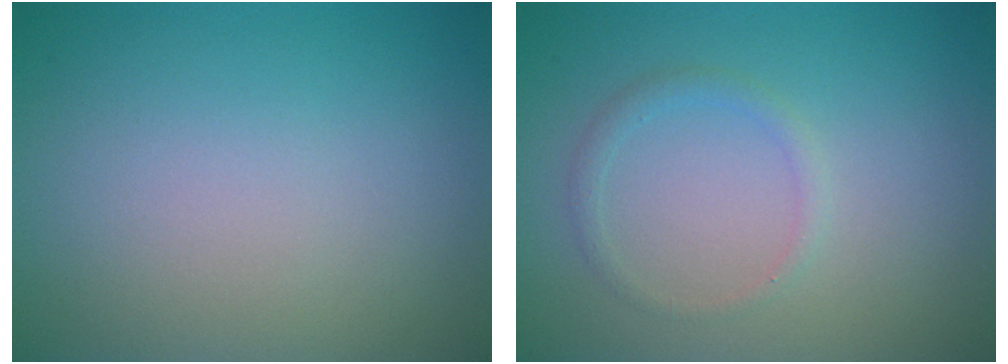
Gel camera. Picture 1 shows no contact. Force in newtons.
{"total": 1.2, "press": 1.2, "slide": 0.1}